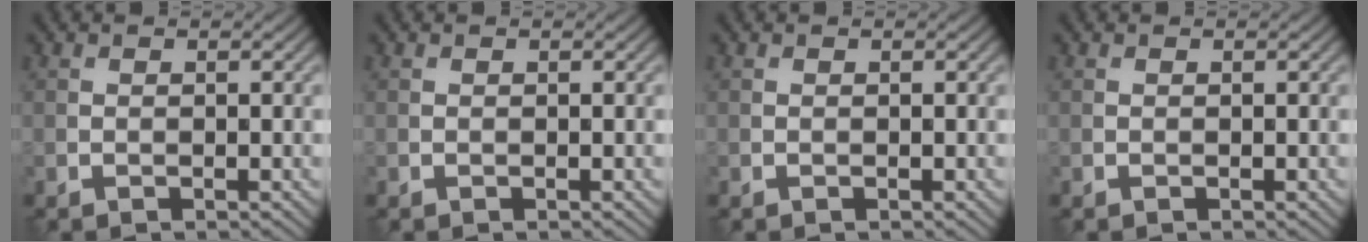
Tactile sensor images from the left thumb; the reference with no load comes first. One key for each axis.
{"total": 0.0}
{"total": 0.0}
{"total": 0.0}